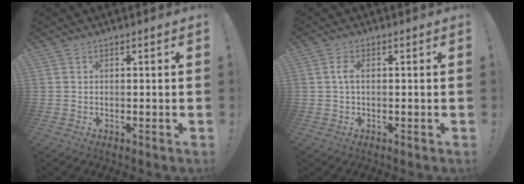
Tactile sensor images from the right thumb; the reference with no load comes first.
{"total": 3.0, "force": [0.0, 1.2, 2.7], "torque": [-0.058, 0.004, -0.002]}